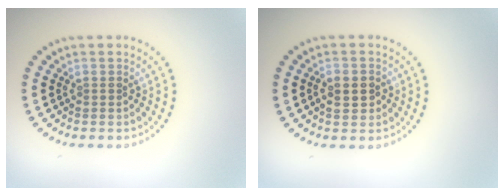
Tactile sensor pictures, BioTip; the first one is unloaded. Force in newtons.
{"total": 2.4, "press": 2.4, "slide": 0.2}